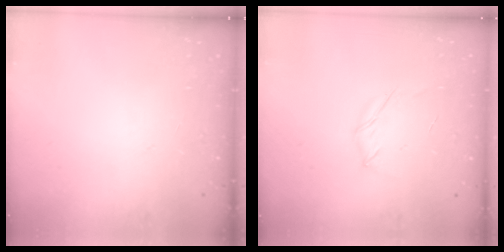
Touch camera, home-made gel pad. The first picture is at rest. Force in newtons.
{"total": 3.7, "press": 3.6, "slide": 0.9}